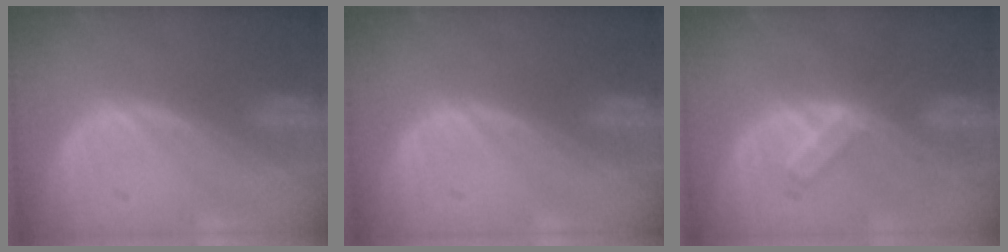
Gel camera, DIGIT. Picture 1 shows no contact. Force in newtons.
{"total": 0.0}
{"total": 6.3, "press": 5.8, "slide": 2.4}